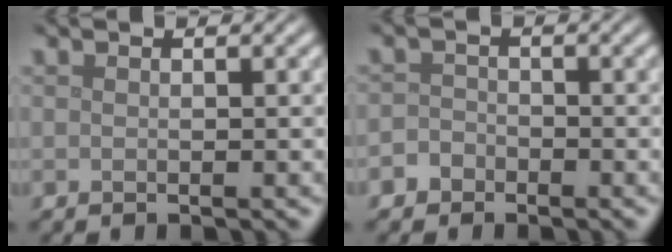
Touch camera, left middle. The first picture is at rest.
{"total": 1.6, "force": [-1.0, 1.3, 0.3], "torque": [0.008, 0.005, -0.023]}